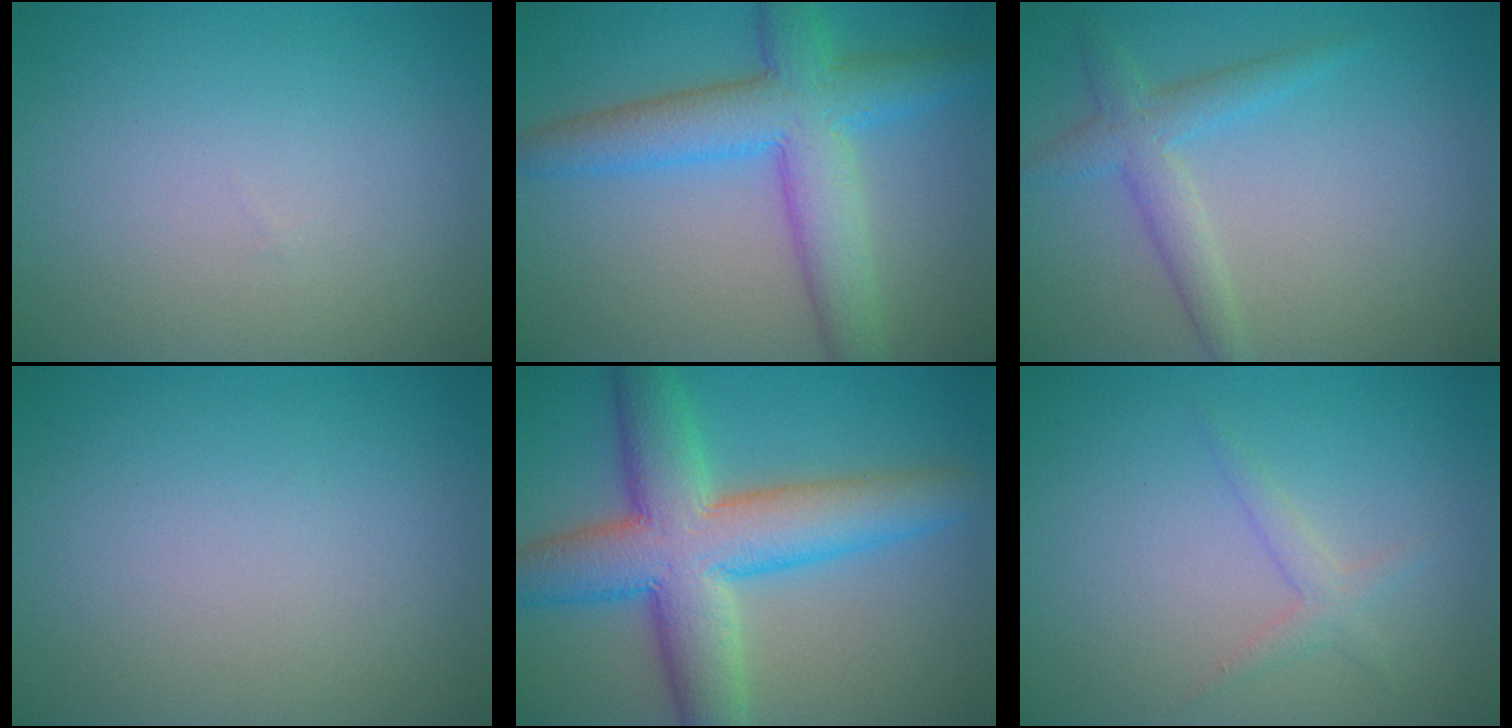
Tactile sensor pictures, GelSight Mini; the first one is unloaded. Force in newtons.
{"total": 7.7, "press": 7.7, "slide": 0.2}
{"total": 2.8, "press": 2.8, "slide": 0.0}
{"total": 0.0}
{"total": 10.2, "press": 10.2, "slide": 0.3}
{"total": 1.4, "press": 1.4, "slide": 0.1}